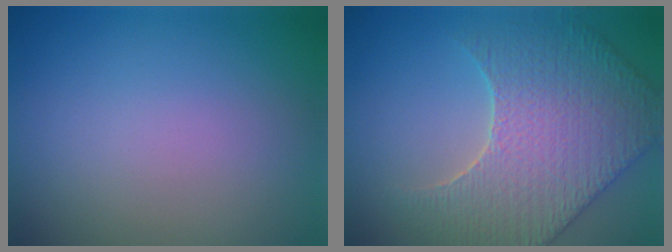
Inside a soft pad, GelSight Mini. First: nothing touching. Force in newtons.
{"total": 6.2, "press": 5.6, "slide": 2.7}